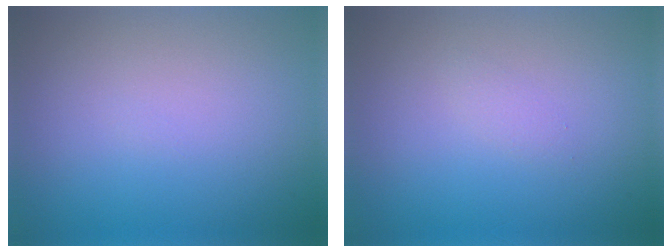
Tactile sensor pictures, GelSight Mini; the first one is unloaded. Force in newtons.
{"total": 0.7, "press": 0.7, "slide": 0.0}